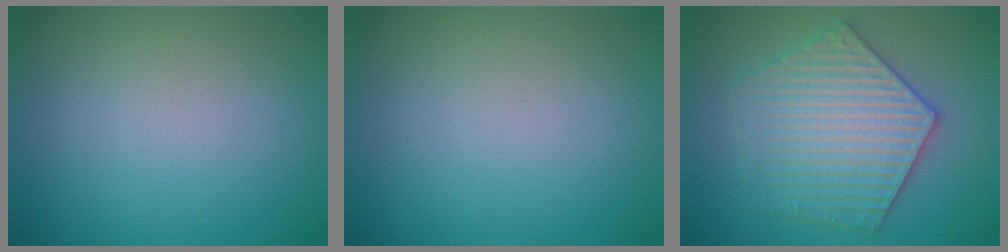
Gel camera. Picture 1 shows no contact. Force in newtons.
{"total": 0.0}
{"total": 5.9, "press": 5.8, "slide": 0.9}